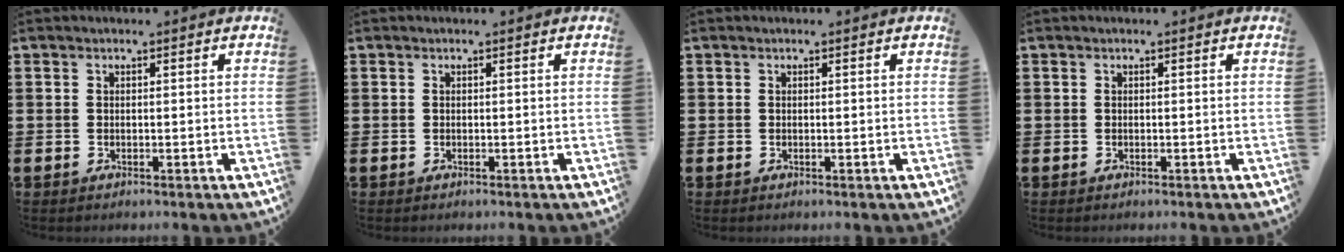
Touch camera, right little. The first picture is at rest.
{"total": 0.0}
{"total": 0.0}
{"total": 0.0}